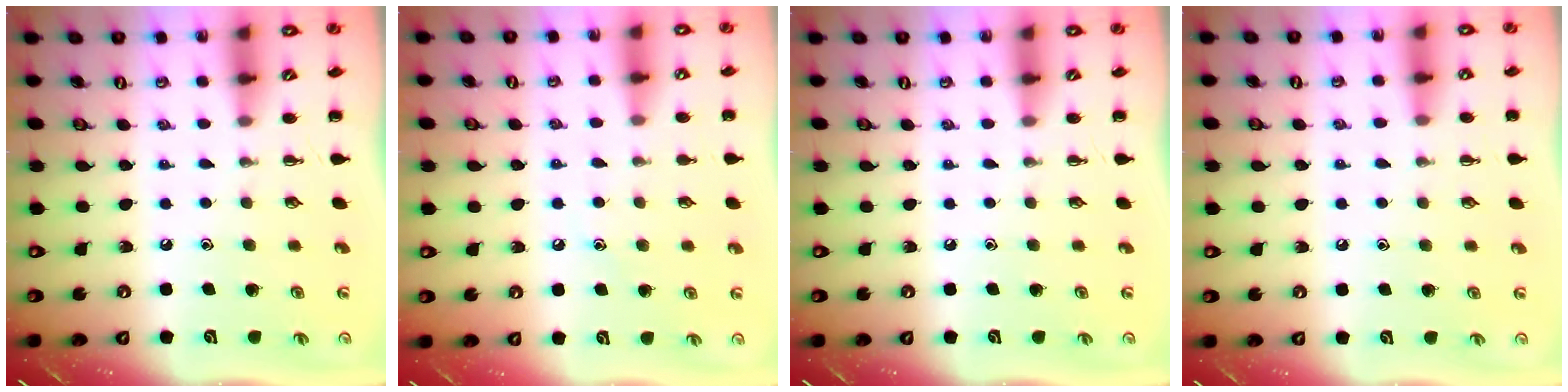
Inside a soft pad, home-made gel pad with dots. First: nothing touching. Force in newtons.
{"total": 6.9, "press": 6.6, "slide": 1.8}
{"total": 0.0}
{"total": 3.3, "press": 3.0, "slide": 1.2}